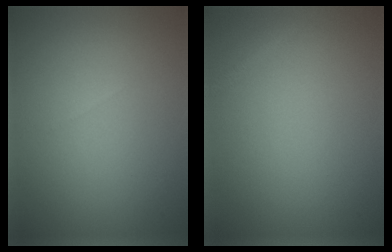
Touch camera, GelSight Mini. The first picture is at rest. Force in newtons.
{"total": 0.8, "press": 0.7, "slide": 0.1}